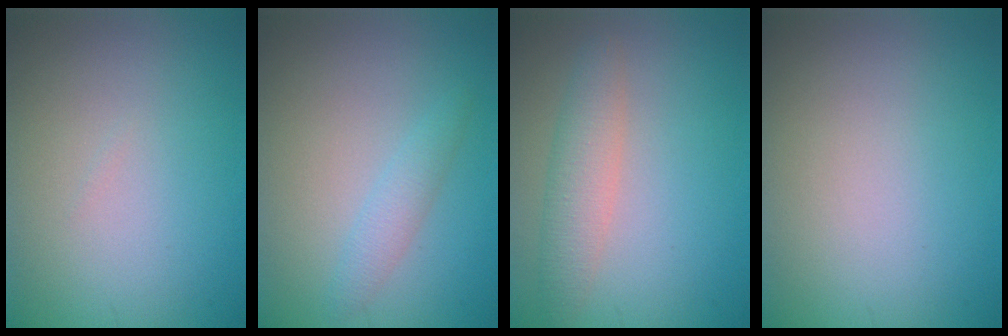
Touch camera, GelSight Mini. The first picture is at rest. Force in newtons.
{"total": 1.7, "press": 1.7, "slide": 0.1}
{"total": 3.0, "press": 3.0, "slide": 0.1}
{"total": 0.0}